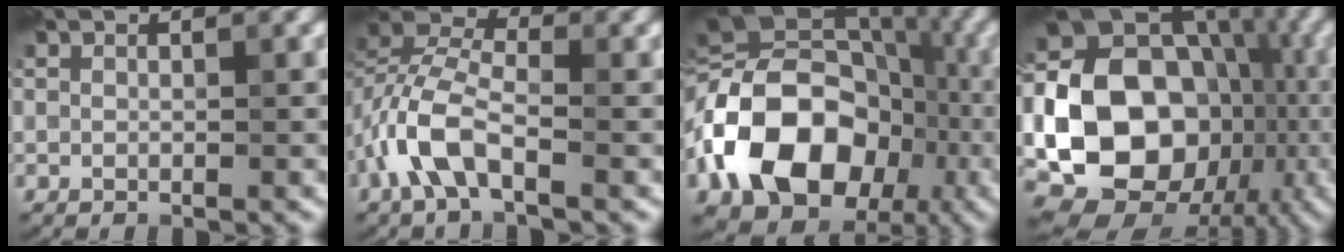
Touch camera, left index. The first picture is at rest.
{"total": 5.8, "force": [-2.9, 2.4, 4.5], "torque": [-0.103, 0.012, -0.065]}
{"total": 16.4, "force": [-4.9, 11.7, 10.4], "torque": [-0.212, 0.013, -0.100]}
{"total": 20.8, "force": [-2.9, 17.4, 11.0], "torque": [-0.181, 0.001, -0.076]}